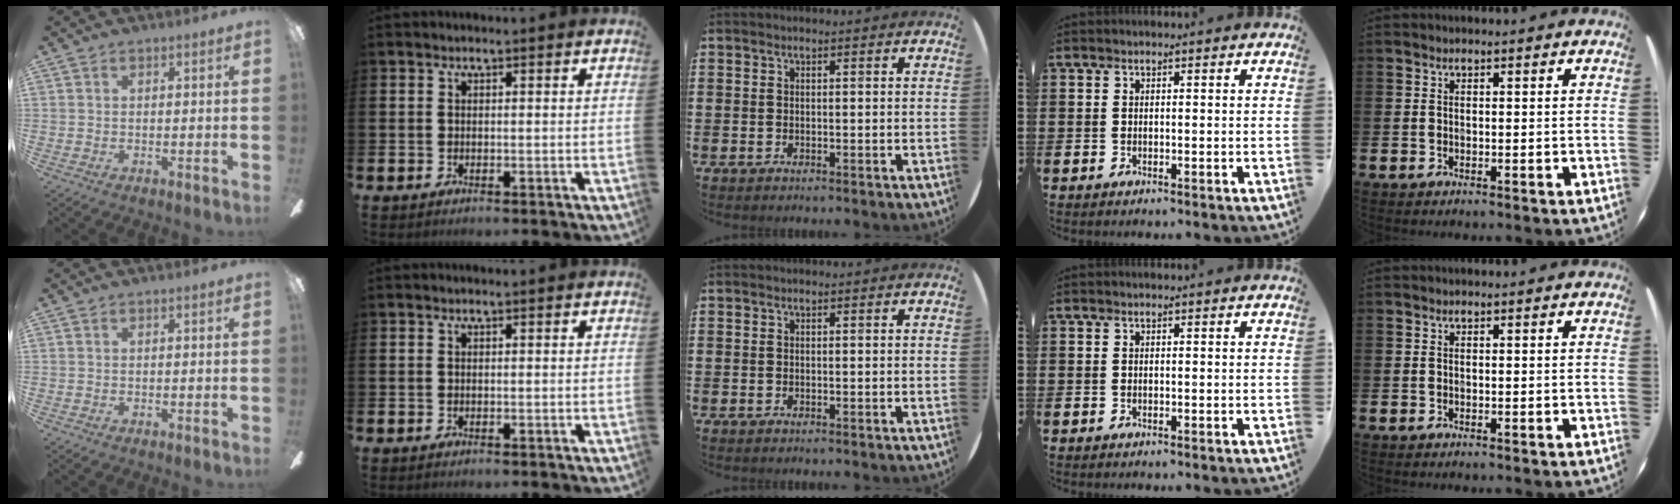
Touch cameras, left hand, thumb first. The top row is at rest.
{}